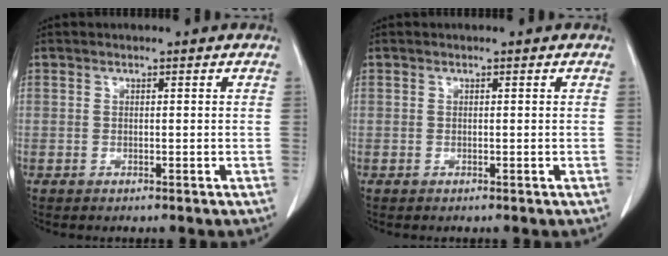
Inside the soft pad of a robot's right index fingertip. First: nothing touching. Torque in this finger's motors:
{"motor_torque": [0.00, 0.00, 0.00, 0.00]}